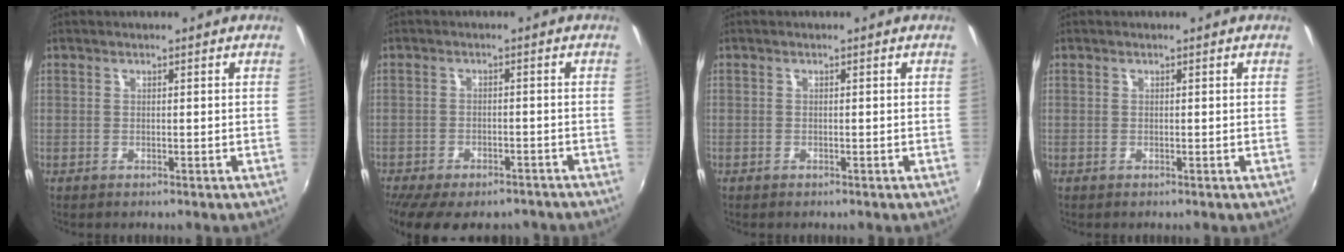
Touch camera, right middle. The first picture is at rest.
{"total": 13.4, "force": [-10.6, 4.9, 6.5], "torque": [-0.138, -0.034, -0.151]}
{"total": 0.7, "force": [-0.4, 0.5, -0.1], "torque": [-0.001, 0.003, -0.006]}
{"total": 0.0}